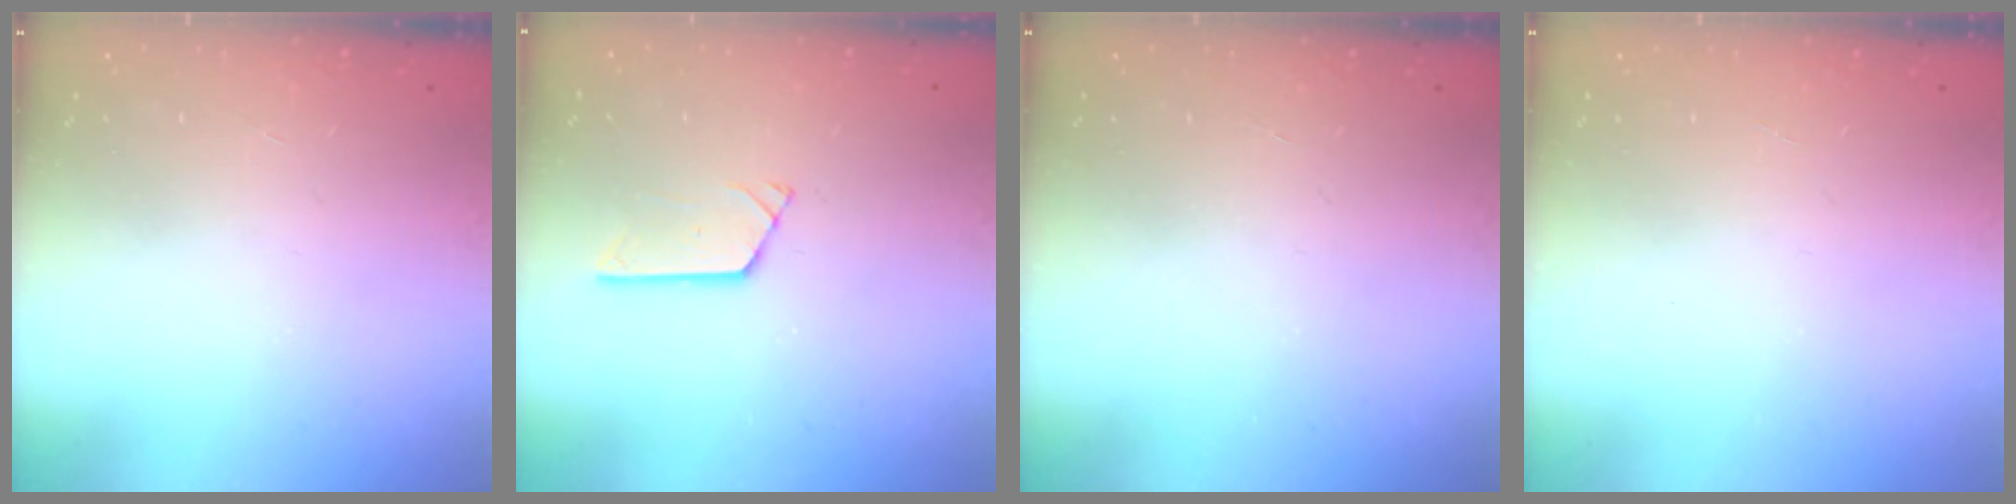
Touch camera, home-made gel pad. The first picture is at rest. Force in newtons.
{"total": 2.4, "press": 2.4, "slide": 0.2}
{"total": 0.0}
{"total": 0.0}